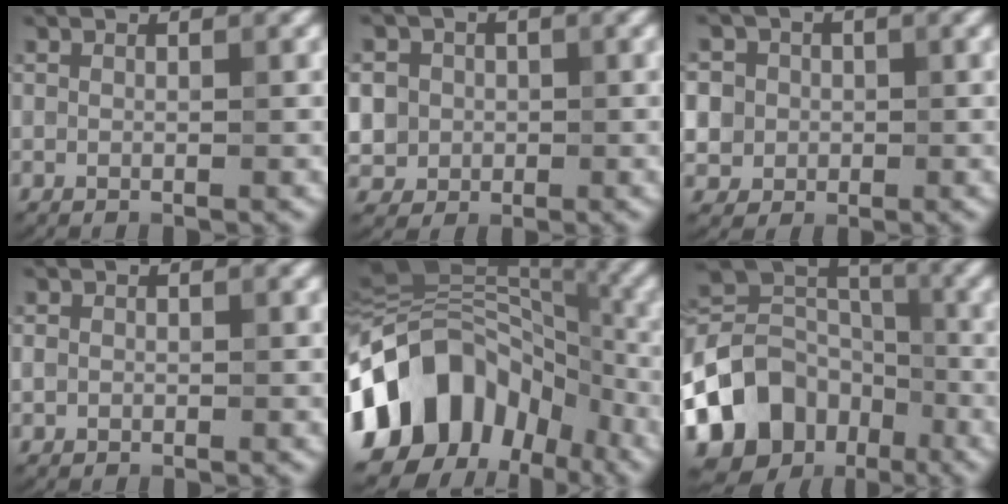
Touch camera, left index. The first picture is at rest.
{"total": 5.9, "force": [0.0, 5.6, 1.9], "torque": [-0.038, 0.023, -0.015]}
{"total": 6.3, "force": [0.9, 5.9, 2.0], "torque": [-0.046, 0.031, -0.005]}
{"total": 0.9, "force": [-0.1, 0.9, 0.3], "torque": [-0.002, -0.004, -0.005]}
{"total": 13.8, "force": [-4.7, 10.5, 7.8], "torque": [-0.133, 0.005, -0.085]}
{"total": 11.8, "force": [-5.7, 9.2, 4.7], "torque": [-0.109, 0.011, -0.105]}